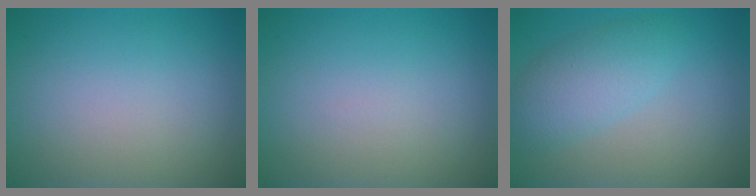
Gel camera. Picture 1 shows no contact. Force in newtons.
{"total": 0.0}
{"total": 3.9, "press": 3.9, "slide": 0.2}